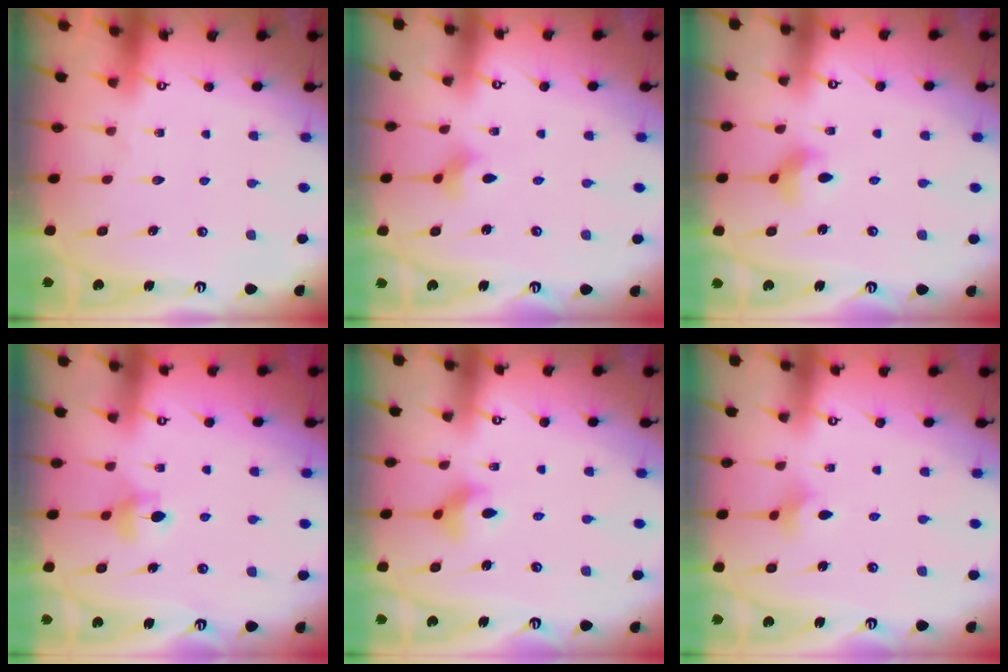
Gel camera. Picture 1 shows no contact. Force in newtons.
{"total": 2.1, "press": 2.0, "slide": 0.5}
{"total": 5.3, "press": 5.2, "slide": 0.8}
{"total": 5.3, "press": 5.3, "slide": 0.7}
{"total": 6.3, "press": 6.1, "slide": 1.5}
{"total": 3.7, "press": 3.6, "slide": 0.7}